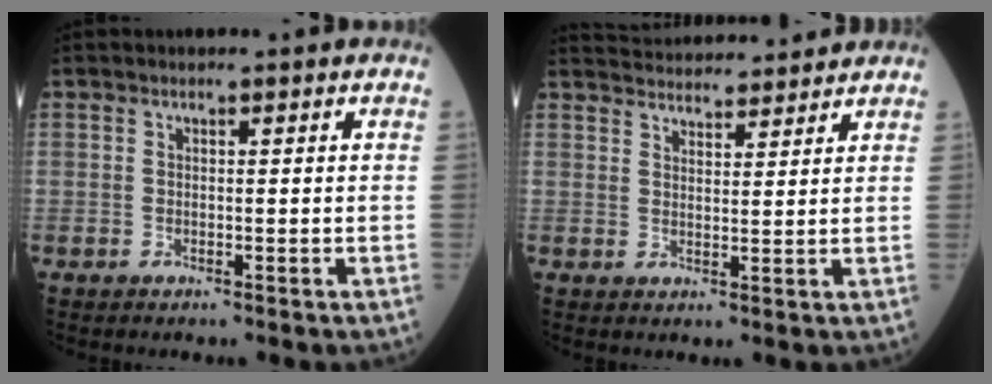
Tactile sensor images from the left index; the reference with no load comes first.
{"total": 11.1, "force": [10.8, 1.5, 2.4], "torque": [-0.037, 0.022, 0.149]}